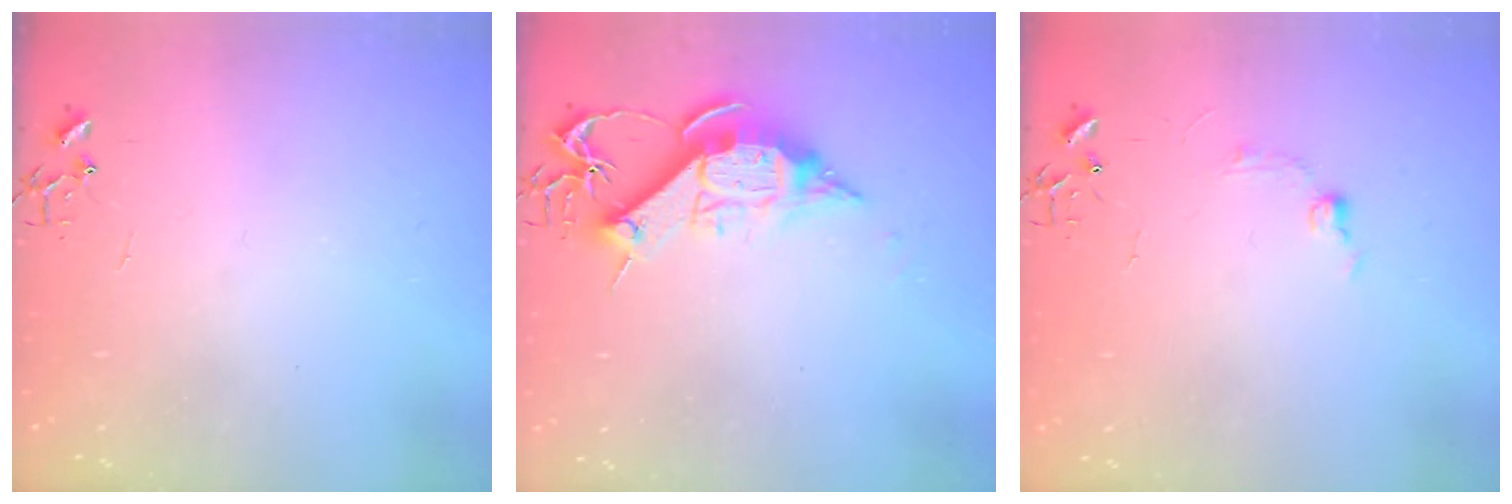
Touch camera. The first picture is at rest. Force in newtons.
{"total": 11.9, "press": 11.9, "slide": 0.7}
{"total": 6.4, "press": 6.3, "slide": 0.9}